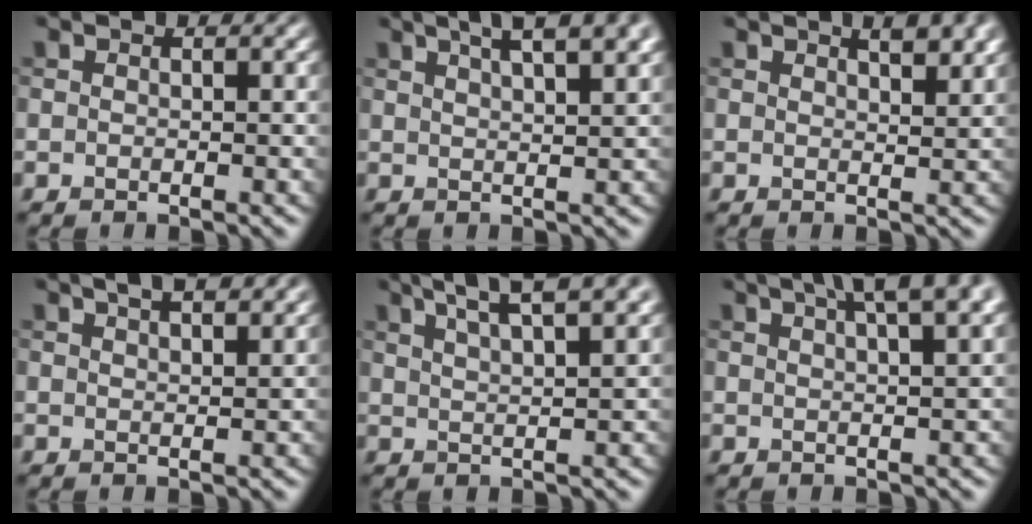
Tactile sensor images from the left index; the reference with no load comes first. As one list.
[{"total": 8.7, "force": [5.2, 3.1, 6.2], "torque": [-0.060, 0.041, 0.047]}, {"total": 2.9, "force": [1.8, 0.9, 2.1], "torque": [-0.021, 0.003, 0.025]}, {"total": 5.1, "force": [3.4, 1.8, 3.4], "torque": [-0.021, 0.022, 0.025]}, {"total": 8.6, "force": [5.7, 2.5, 6.0], "torque": [-0.065, 0.036, 0.053]}, {"total": 7.6, "force": [4.7, 2.2, 5.6], "torque": [-0.052, 0.035, 0.040]}]